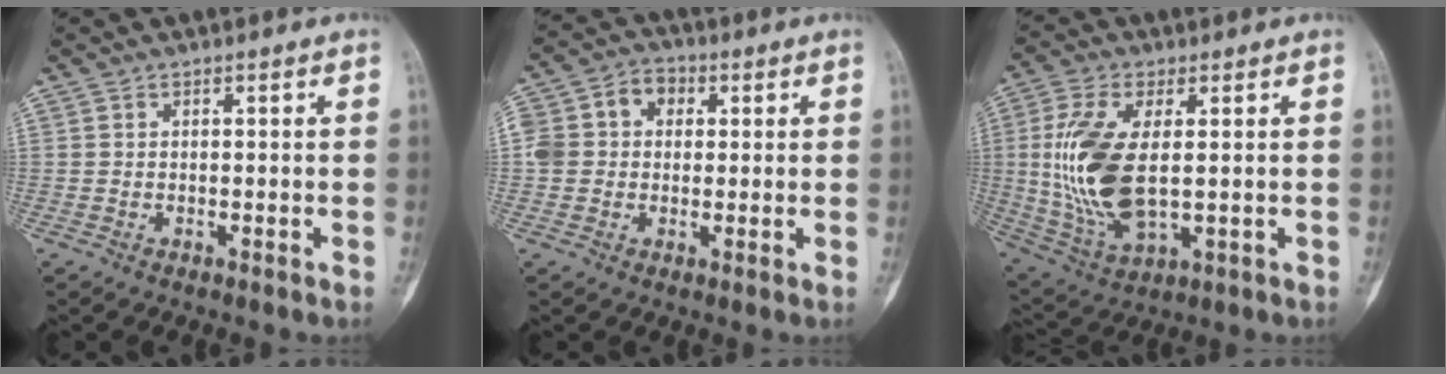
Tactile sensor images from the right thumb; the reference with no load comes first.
{"total": 10.1, "force": [1.6, 8.4, 5.2], "torque": [-0.084, 0.030, 0.023]}
{"total": 15.9, "force": [0.9, 7.7, 13.9], "torque": [-0.296, -0.014, 0.029]}